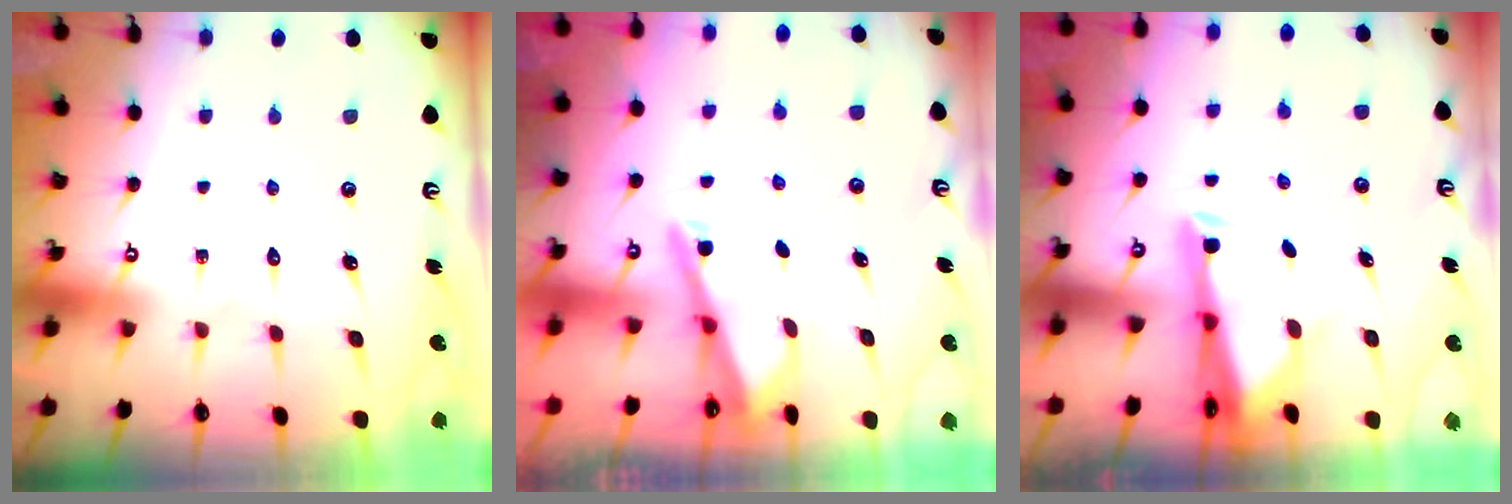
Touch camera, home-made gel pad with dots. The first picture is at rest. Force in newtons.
{"total": 2.8, "press": 2.8, "slide": 0.3}
{"total": 2.8, "press": 2.6, "slide": 0.9}